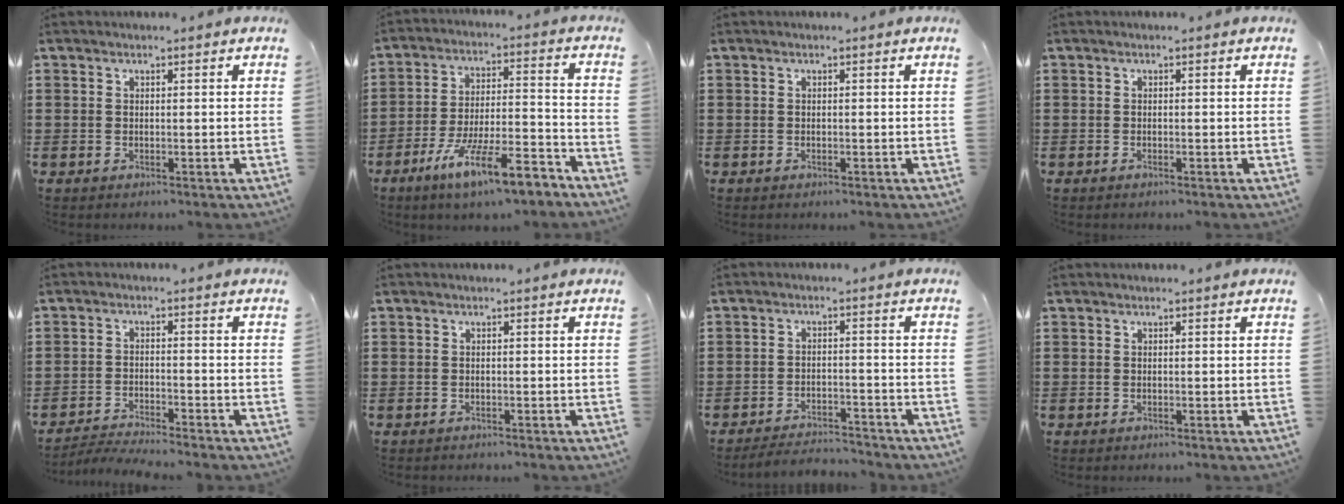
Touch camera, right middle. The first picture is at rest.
{"total": 11.1, "force": [-8.1, 1.5, 7.5], "torque": [-0.142, 0.010, -0.155]}
{"total": 0.0}
{"total": 0.0}
{"total": 3.3, "force": [-3.2, -0.1, 0.6], "torque": [-0.019, -0.003, -0.071]}
{"total": 0.6, "force": [-0.4, 0.4, -0.1], "torque": [0.003, 0.004, -0.011]}
{"total": 3.5, "force": [-3.4, 0.2, 0.3], "torque": [-0.008, 0.003, -0.073]}
{"total": 0.0}